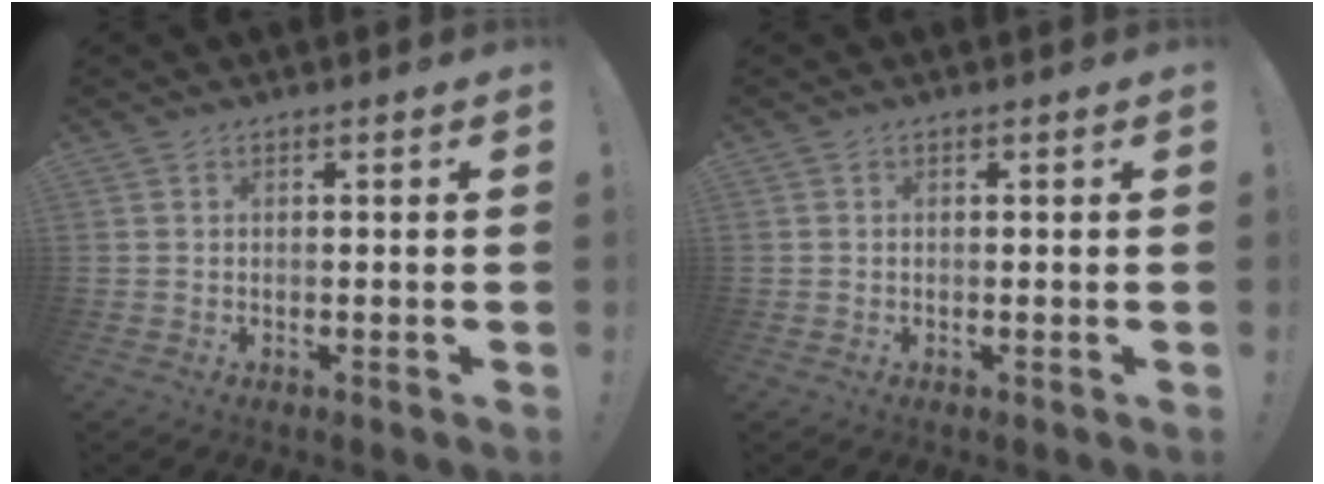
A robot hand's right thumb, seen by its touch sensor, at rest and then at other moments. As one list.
[{"total": 1.3, "force": [0.3, 1.3, -0.1], "torque": [0.009, -0.004, 0.003]}]